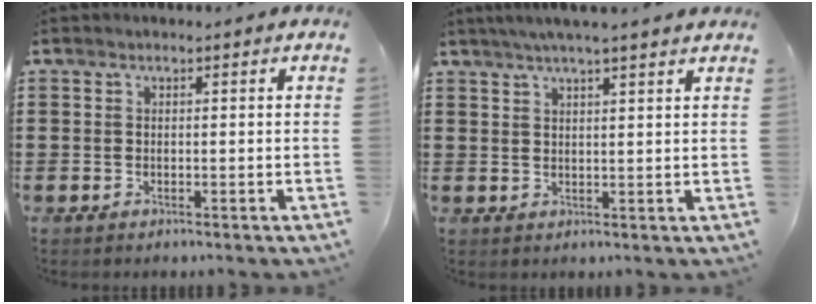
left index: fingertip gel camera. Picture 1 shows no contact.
{"total": 3.3, "force": [2.9, -0.5, 1.6], "torque": [-0.039, -0.003, 0.051]}